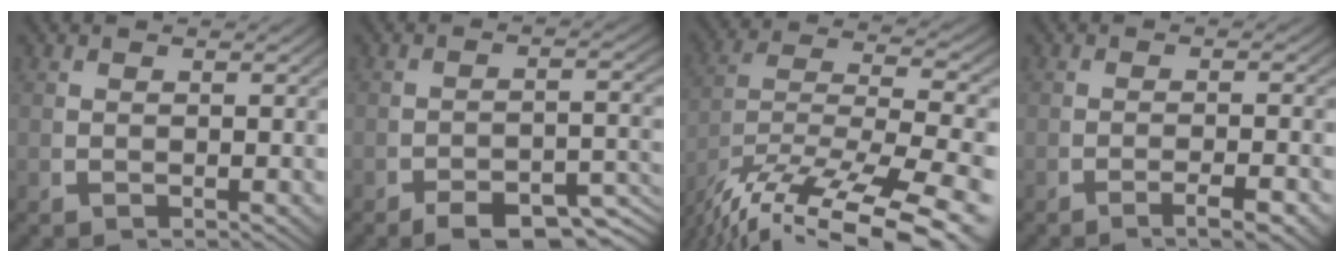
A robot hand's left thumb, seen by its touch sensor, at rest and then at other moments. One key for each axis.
{"total": 5.5, "fx": -4.0, "fy": 2.0, "fz": 3.2, "tx": -0.043, "ty": -0.014, "tz": -0.060}
{"total": 13.4, "fx": -5.3, "fy": 8.3, "fz": 9.1, "tx": -0.206, "ty": -0.057, "tz": -0.053}
{"total": 2.6, "fx": -1.5, "fy": 0.6, "fz": 2.1, "tx": -0.030, "ty": -0.001, "tz": -0.029}